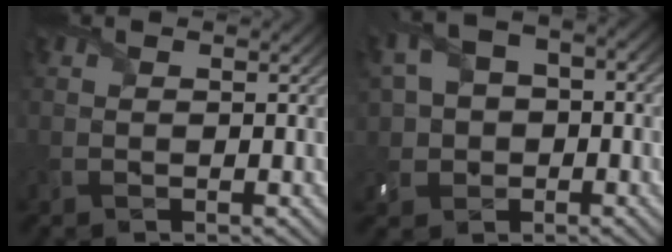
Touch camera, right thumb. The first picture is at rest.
{"total": 7.2, "force": [-0.1, 5.9, 4.2], "torque": [-0.110, -0.005, -0.002]}